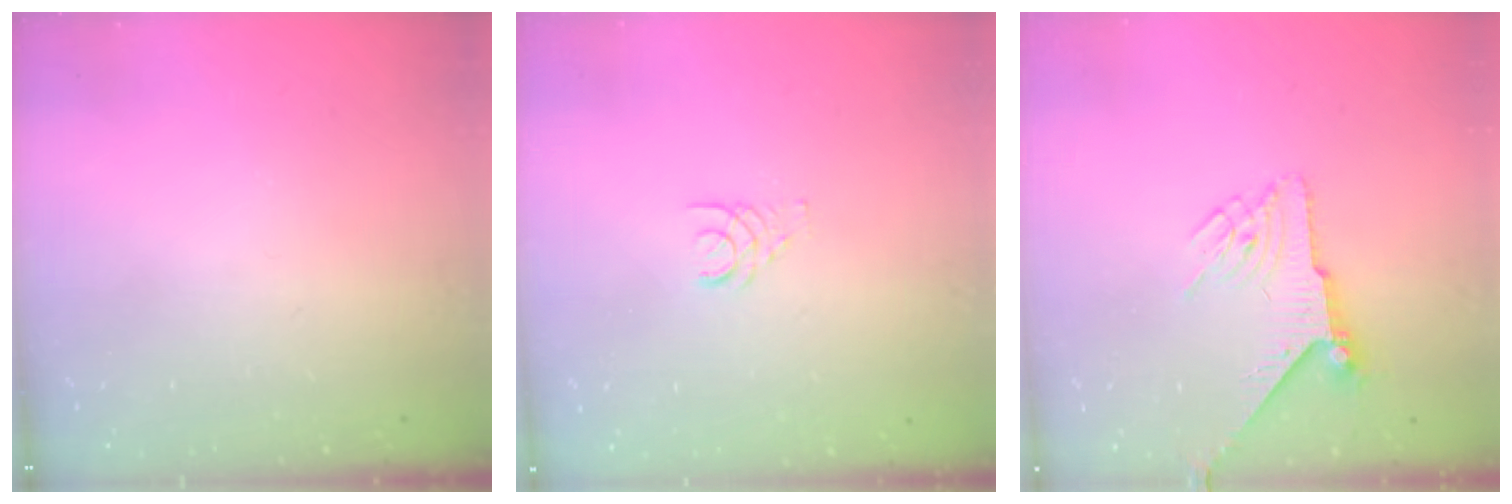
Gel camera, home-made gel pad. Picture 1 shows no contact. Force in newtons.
{"total": 1.7, "press": 1.7, "slide": 0.2}
{"total": 6.0, "press": 6.0, "slide": 0.7}